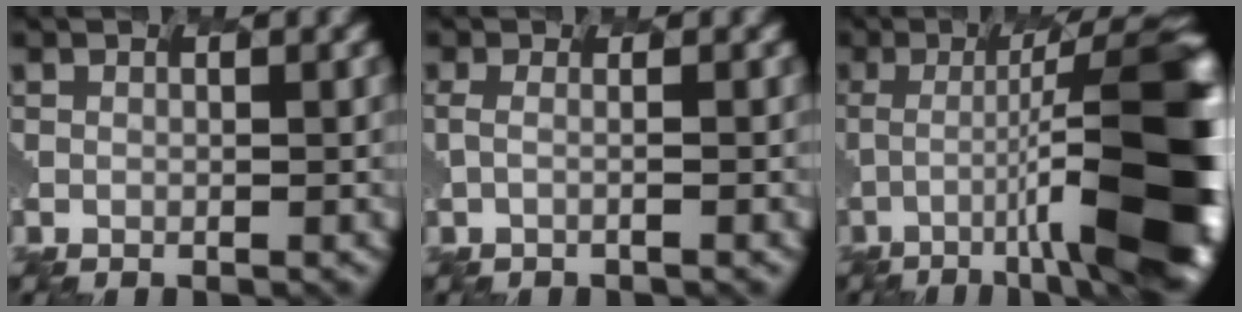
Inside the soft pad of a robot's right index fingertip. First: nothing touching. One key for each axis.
{"total": 0.0}
{"total": 12.5, "fx": -2.9, "fy": 2.2, "fz": 11.9, "tx": -0.172, "ty": 0.025, "tz": -0.050}